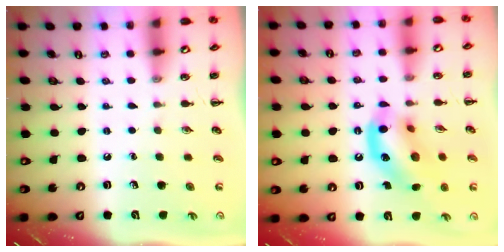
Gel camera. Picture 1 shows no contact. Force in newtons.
{"total": 13.9, "press": 13.7, "slide": 2.5}